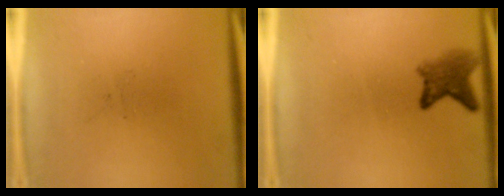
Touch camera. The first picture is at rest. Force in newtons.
{"total": 3.7}